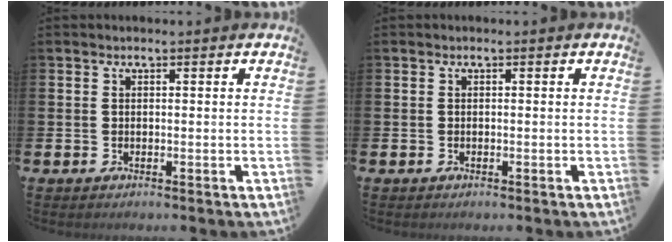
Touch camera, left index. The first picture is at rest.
{"total": 0.0}